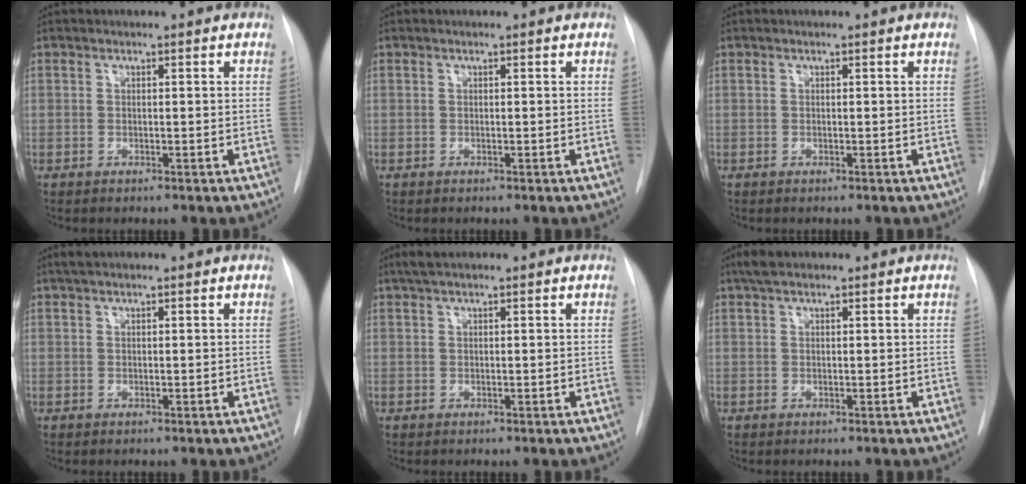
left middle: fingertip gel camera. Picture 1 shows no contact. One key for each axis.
{"total": 0.0}
{"total": 0.0}
{"total": 1.2, "fx": 0.9, "fy": 0.1, "fz": 0.7, "tx": -0.018, "ty": 0.016, "tz": 0.018}
{"total": 2.0, "fx": 1.5, "fy": 0.3, "fz": 1.3, "tx": -0.028, "ty": 0.018, "tz": 0.027}
{"total": 2.3, "fx": 1.7, "fy": 0.9, "fz": 1.4, "tx": -0.028, "ty": 0.017, "tz": 0.031}